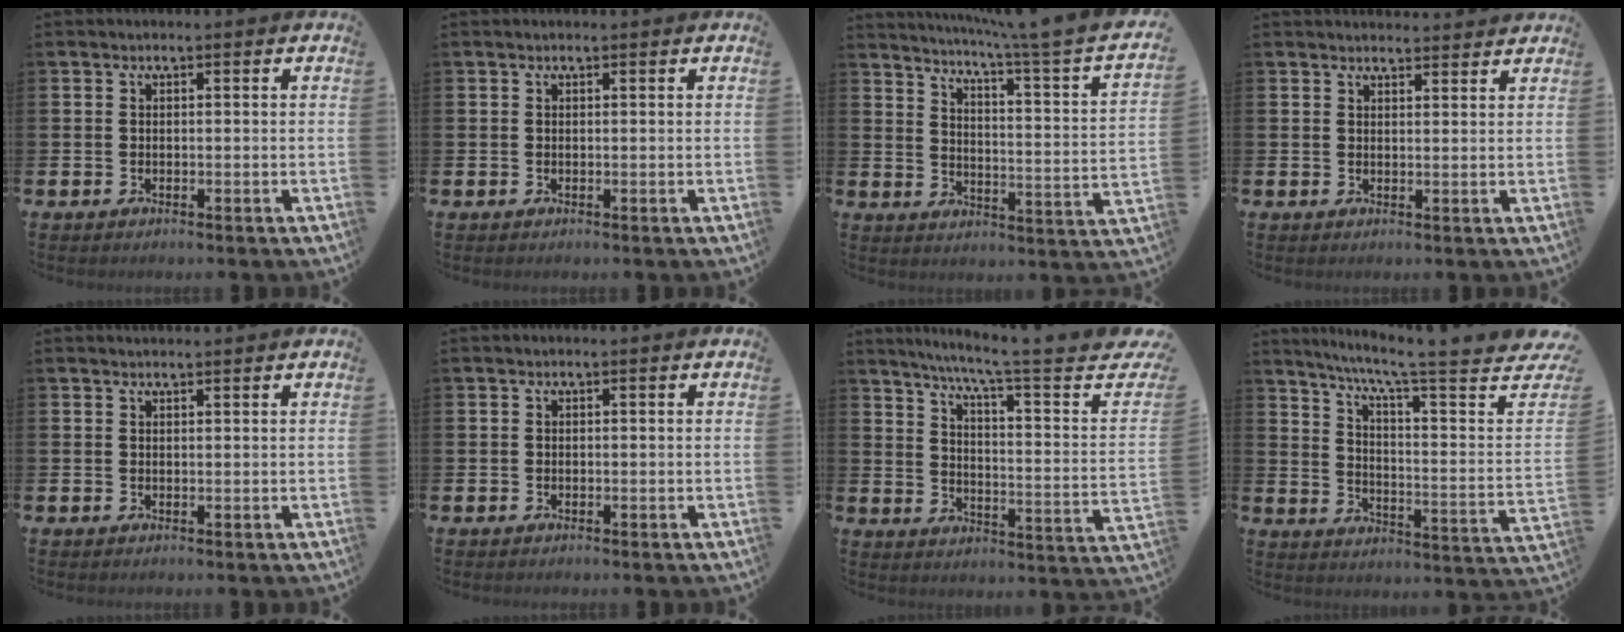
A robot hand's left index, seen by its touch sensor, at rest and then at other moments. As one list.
[{"total": 0.0}, {"total": 5.1, "force": [4.0, -0.9, 3.0], "torque": [-0.054, -0.051, 0.053]}, {"total": 2.4, "force": [2.3, 0.3, -0.1], "torque": [0.006, -0.015, 0.041]}, {"total": 0.9, "force": [0.9, 0.0, 0.1], "torque": [0.007, -0.004, 0.015]}, {"total": 0.0}, {"total": 5.8, "force": [4.1, -0.3, 4.2], "torque": [-0.086, -0.045, 0.054]}, {"total": 6.0, "force": [4.9, 0.0, 3.3], "torque": [-0.069, -0.067, 0.073]}]